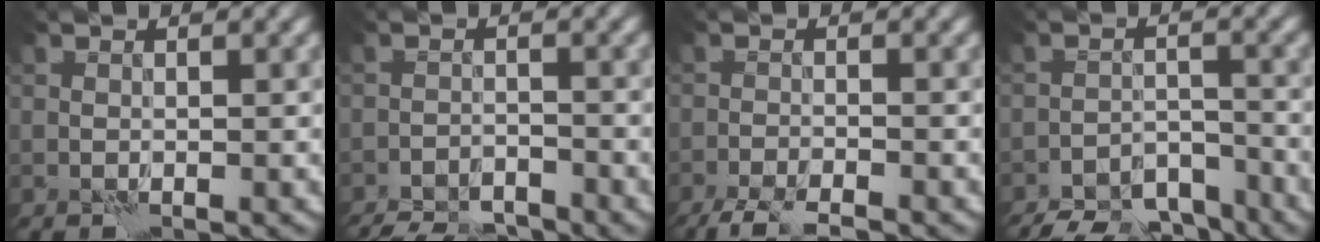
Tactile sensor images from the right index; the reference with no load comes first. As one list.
[{"total": 5.6, "force": [-5.3, 1.2, 1.4], "torque": [-0.022, -0.008, -0.088]}, {"total": 4.3, "force": [-3.7, 0.5, 2.0], "torque": [-0.040, -0.015, -0.071]}, {"total": 8.0, "force": [-7.1, 2.5, 2.5], "torque": [-0.030, -0.008, -0.112]}]